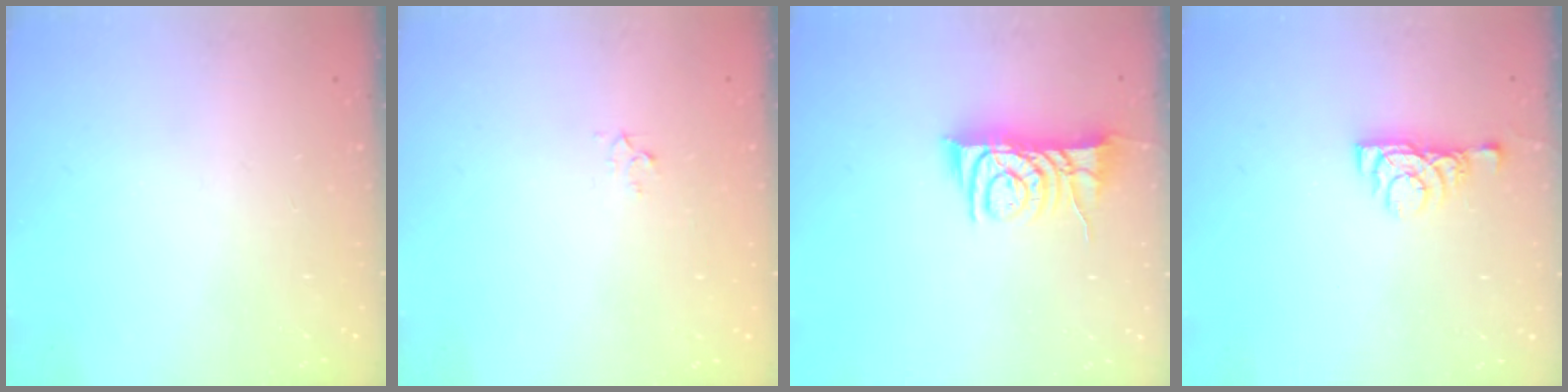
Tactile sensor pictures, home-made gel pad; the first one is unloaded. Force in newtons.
{"total": 2.3, "press": 2.3, "slide": 0.2}
{"total": 10.4, "press": 10.4, "slide": 0.8}
{"total": 5.6, "press": 5.5, "slide": 0.8}